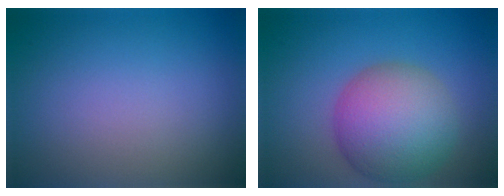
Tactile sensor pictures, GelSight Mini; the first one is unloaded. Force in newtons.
{"total": 8.5, "press": 8.4, "slide": 0.3}